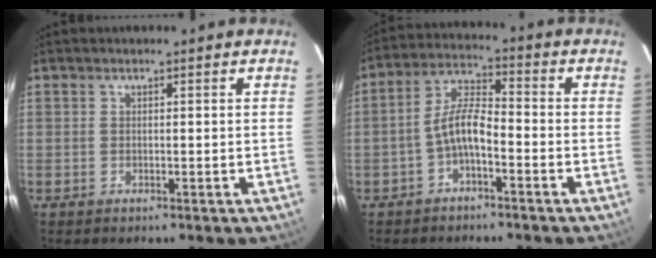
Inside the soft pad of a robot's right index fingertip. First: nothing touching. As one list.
[{"total": 6.1, "force": [-2.9, 1.9, 5.1], "torque": [-0.109, 0.018, -0.055]}]